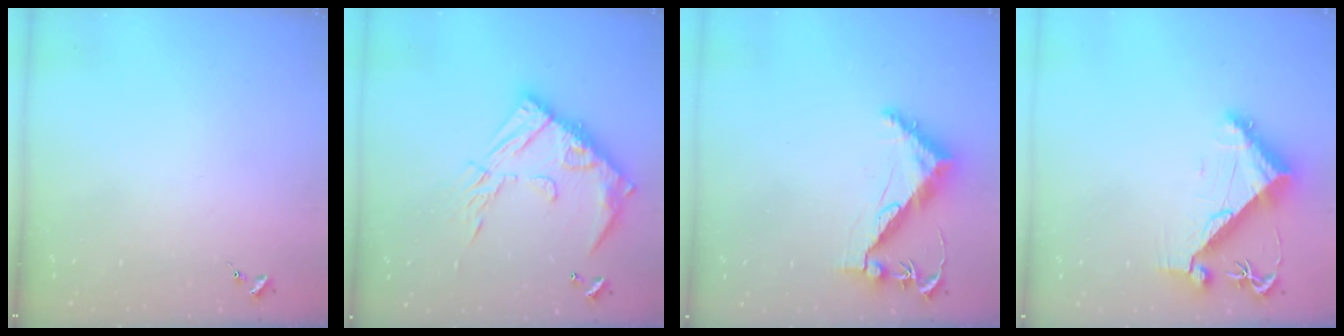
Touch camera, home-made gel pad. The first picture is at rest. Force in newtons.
{"total": 19.1, "press": 19.0, "slide": 1.8}
{"total": 9.7, "press": 9.6, "slide": 1.0}
{"total": 9.3, "press": 9.2, "slide": 1.5}